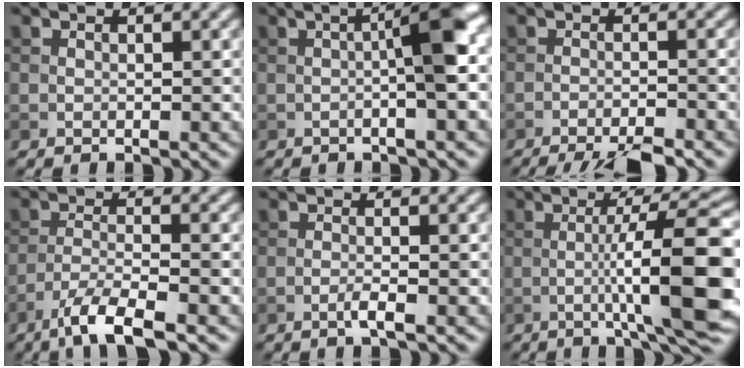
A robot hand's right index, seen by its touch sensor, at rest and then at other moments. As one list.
[{"total": 5.0, "force": [-0.1, 0.6, 5.0], "torque": [-0.075, 0.015, -0.008]}, {"total": 5.8, "force": [-4.7, 0.8, 3.2], "torque": [-0.051, -0.013, -0.079]}, {"total": 5.1, "force": [-3.5, 0.9, 3.6], "torque": [-0.067, -0.002, -0.072]}, {"total": 1.6, "force": [-0.7, 0.2, 1.4], "torque": [-0.023, 0.004, -0.018]}, {"total": 11.1, "force": [-1.4, 1.8, 10.8], "torque": [-0.145, 0.010, -0.025]}]